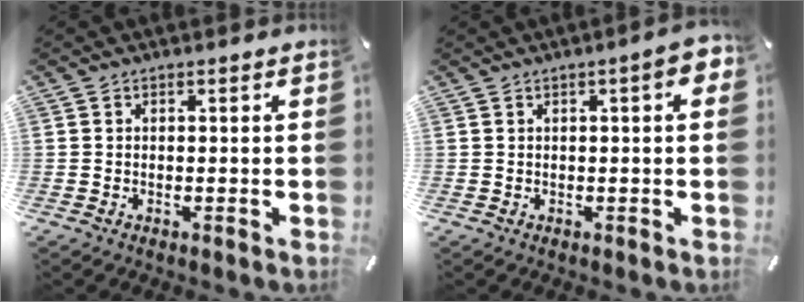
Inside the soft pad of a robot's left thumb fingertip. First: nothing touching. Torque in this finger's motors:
{"motor_torque": [1.12, 1.01, 0.75, -0.81, 0.23]}